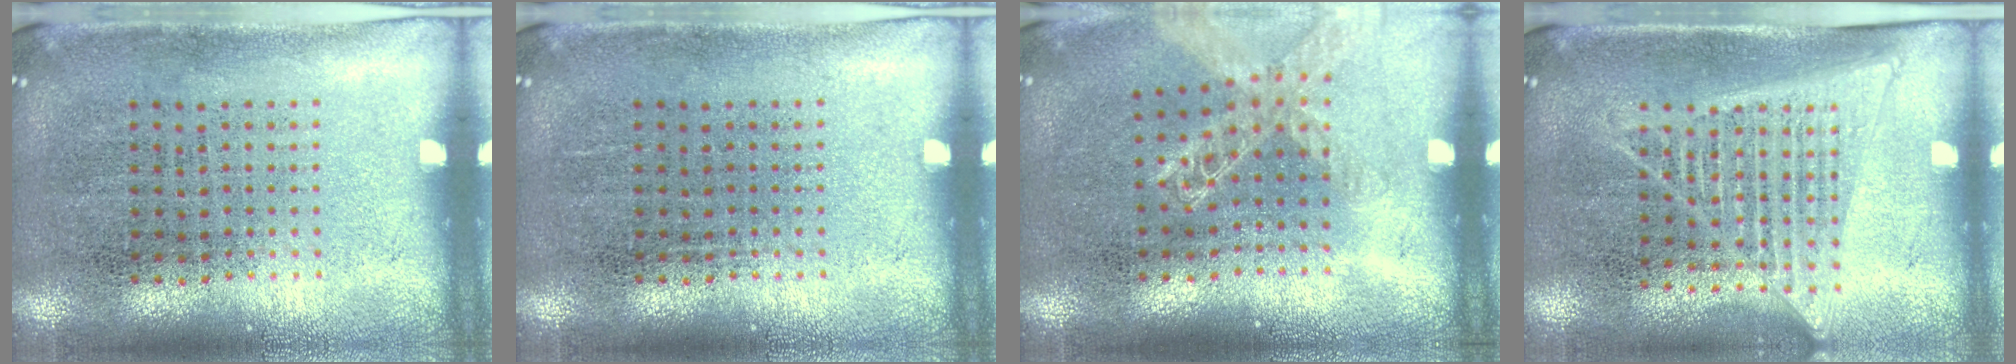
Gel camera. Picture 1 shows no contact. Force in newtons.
{"total": 0.0}
{"total": 1.3, "press": 1.3, "slide": 0.2}
{"total": 1.3, "press": 1.2, "slide": 0.5}